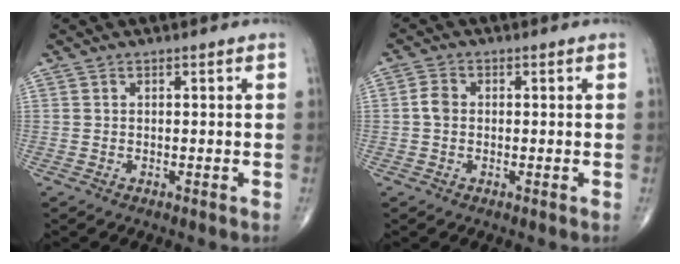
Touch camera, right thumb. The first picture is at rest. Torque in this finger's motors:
{"motor_torque": [-0.25, 0.23, 0.11, -0.09, 0.02]}